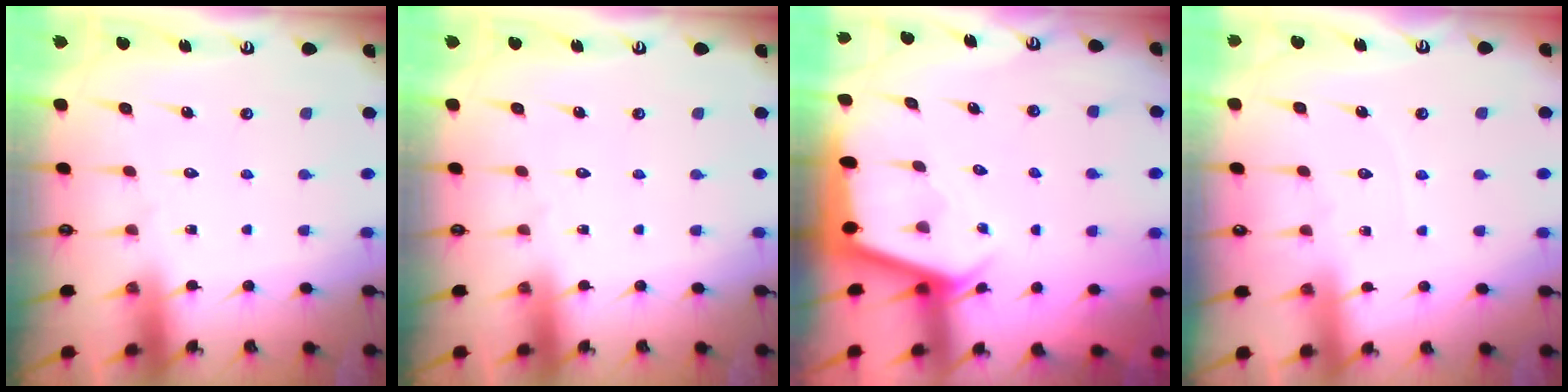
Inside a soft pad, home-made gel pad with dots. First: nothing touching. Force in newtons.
{"total": 0.0}
{"total": 2.9, "press": 2.9, "slide": 0.3}
{"total": 2.4, "press": 2.4, "slide": 0.4}